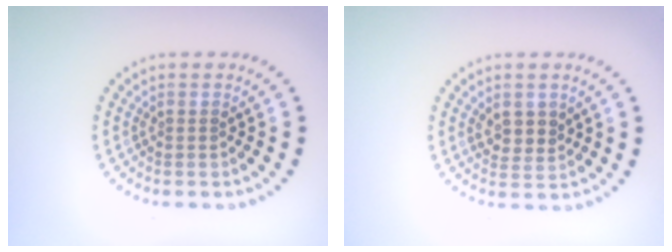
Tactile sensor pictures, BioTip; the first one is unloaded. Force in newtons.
{"total": 2.1, "press": 1.9, "slide": 0.9}